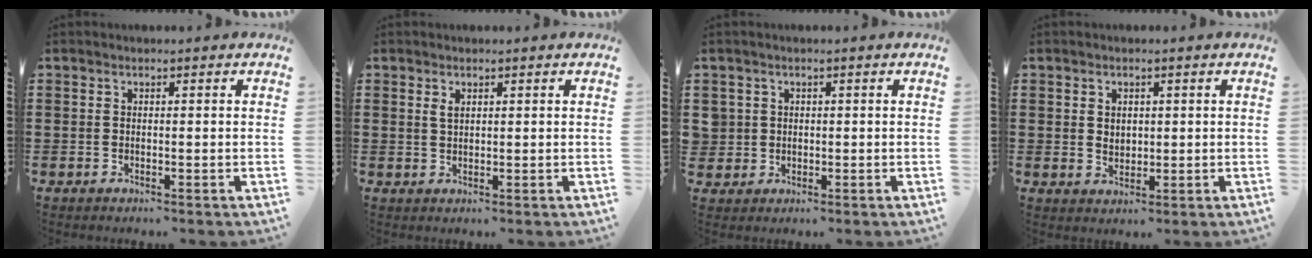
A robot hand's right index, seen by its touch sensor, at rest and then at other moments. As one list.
[{"total": 1.4, "force": [0.8, 0.7, 0.9], "torque": [-0.021, 0.003, 0.013]}, {"total": 2.0, "force": [0.2, 2.0, 0.0], "torque": [-0.012, 0.010, 0.000]}, {"total": 1.9, "force": [0.7, 1.6, 0.8], "torque": [-0.019, 0.010, 0.011]}]